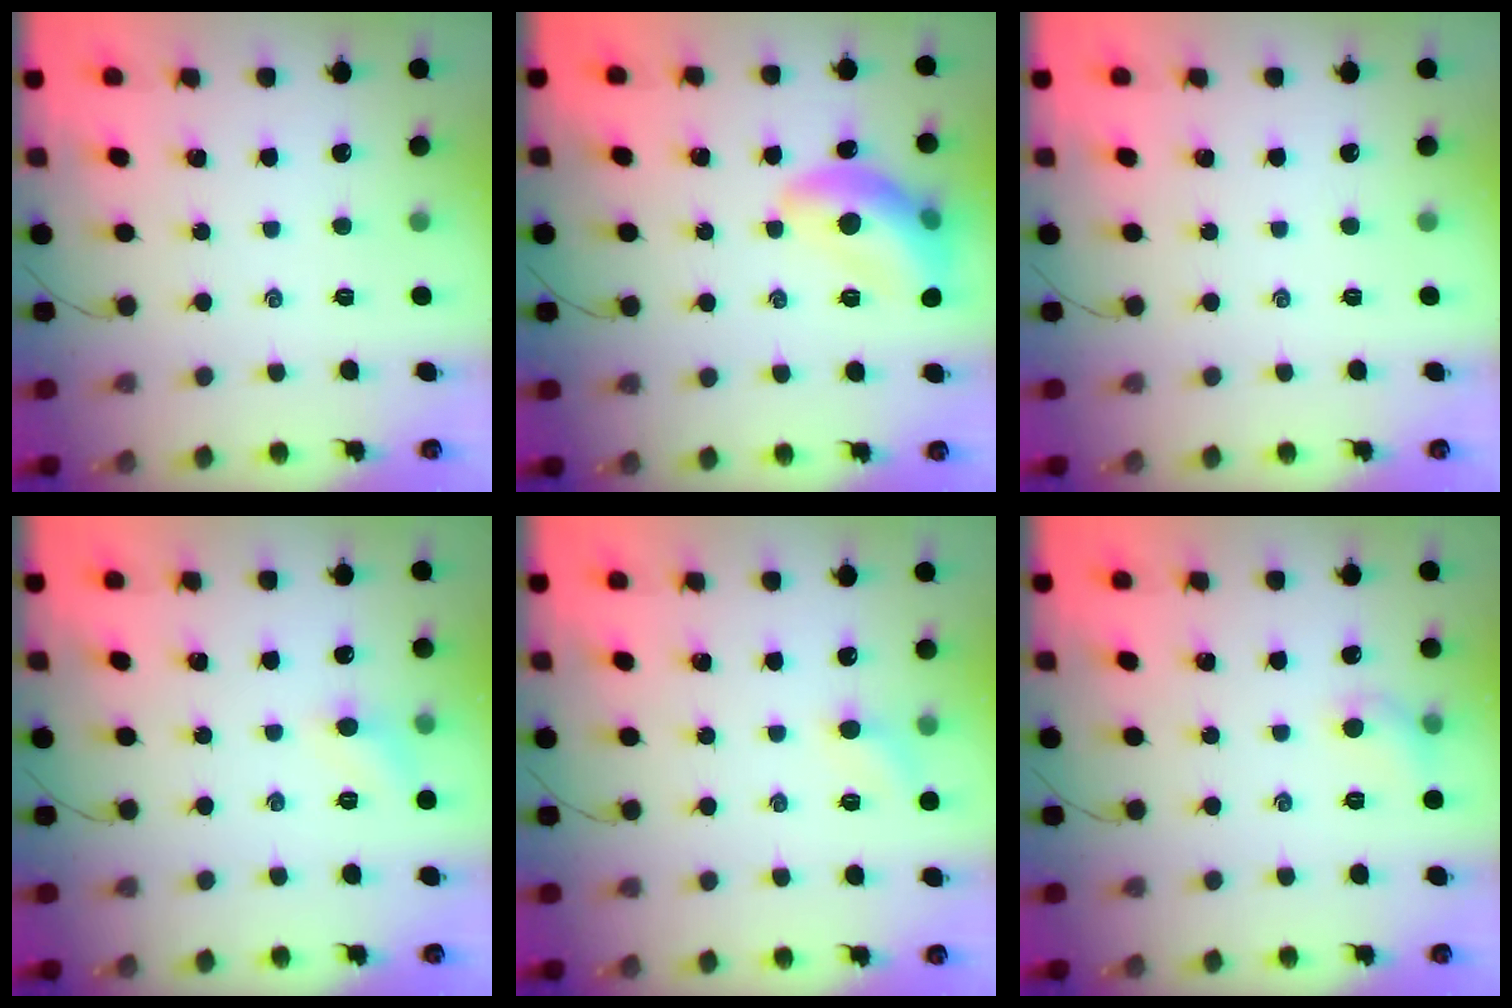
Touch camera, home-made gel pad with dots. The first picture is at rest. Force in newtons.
{"total": 14.1, "press": 14.1, "slide": 1.3}
{"total": 0.0}
{"total": 5.8, "press": 5.5, "slide": 1.9}
{"total": 5.8, "press": 5.6, "slide": 1.8}
{"total": 5.8, "press": 5.7, "slide": 1.3}